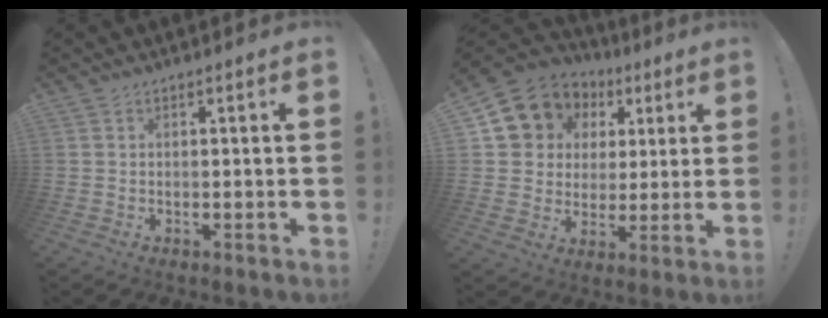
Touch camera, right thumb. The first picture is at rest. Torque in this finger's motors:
{"motor_torque": [0.25, 0.78, 0.31, -0.25, 0.07]}